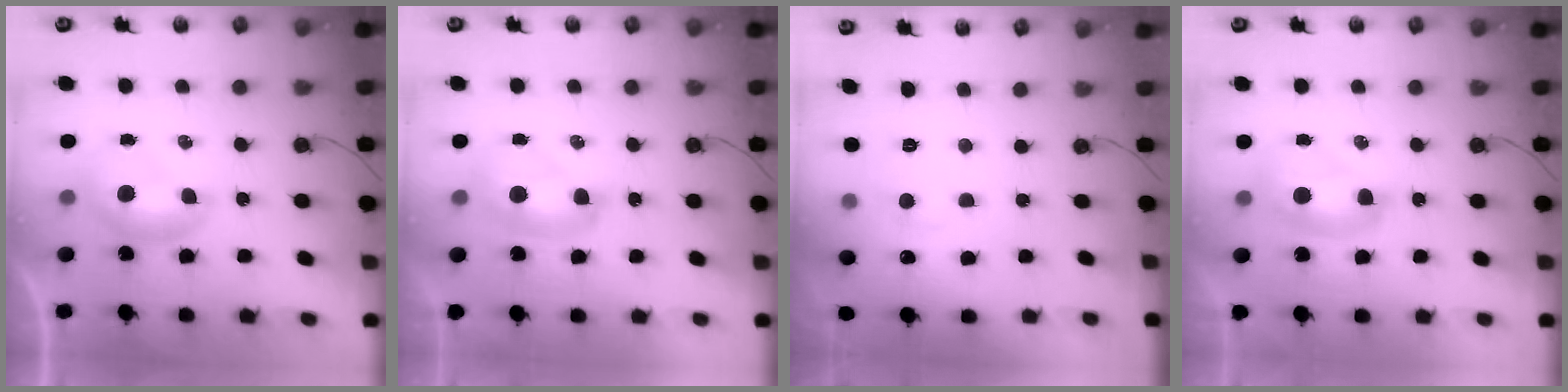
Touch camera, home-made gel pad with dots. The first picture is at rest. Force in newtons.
{"total": 2.2, "press": 2.2, "slide": 0.2}
{"total": 0.7, "press": 0.2, "slide": 0.7}
{"total": 2.6, "press": 2.6, "slide": 0.1}